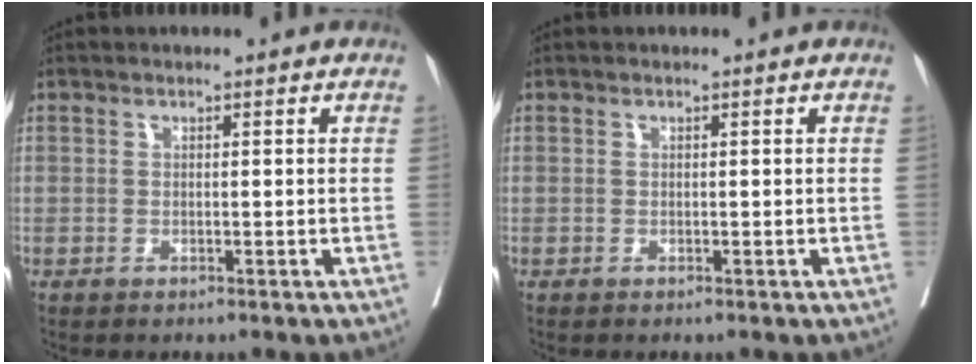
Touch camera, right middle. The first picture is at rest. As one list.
[{"total": 0.0}]